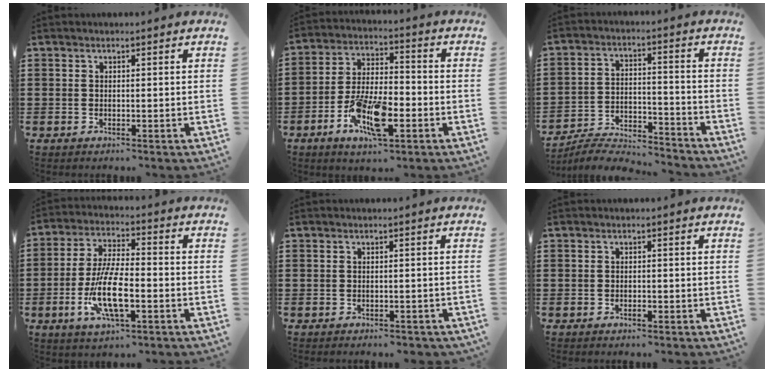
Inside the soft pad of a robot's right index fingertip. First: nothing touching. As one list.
[{"total": 11.4, "force": [-4.9, 4.4, 9.3], "torque": [-0.191, 0.004, -0.087]}, {"total": 5.8, "force": [-5.7, 0.3, 0.9], "torque": [-0.029, 0.001, -0.117]}, {"total": 10.7, "force": [-3.1, 3.6, 9.6], "torque": [-0.209, -0.012, -0.060]}, {"total": 0.9, "force": [-0.8, 0.2, 0.2], "torque": [-0.009, -0.002, -0.017]}, {"total": 0.8, "force": [-0.5, 0.3, 0.6], "torque": [-0.014, -0.003, -0.009]}]